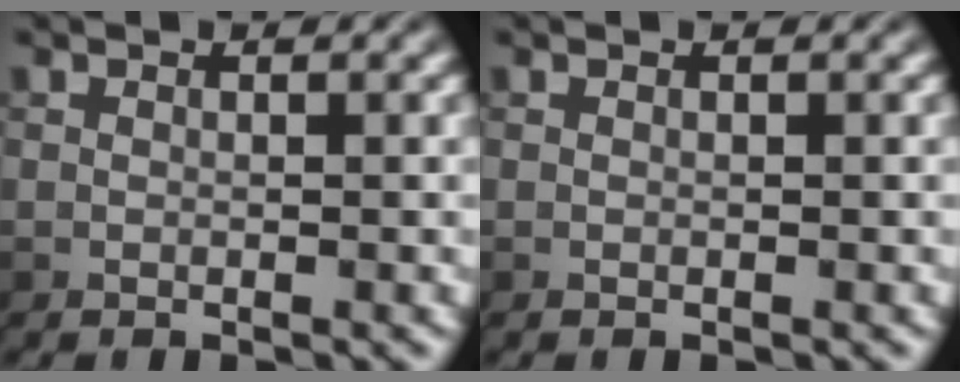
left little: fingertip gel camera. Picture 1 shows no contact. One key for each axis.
{"total": 0.0}